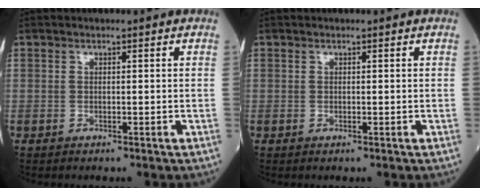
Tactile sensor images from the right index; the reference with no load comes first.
{"total": 0.0}